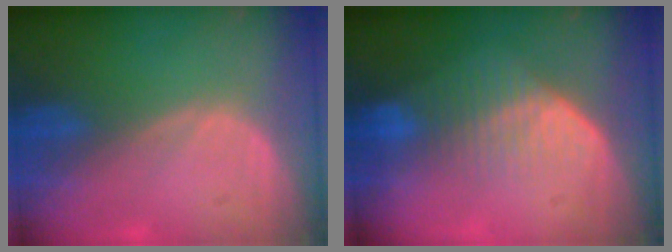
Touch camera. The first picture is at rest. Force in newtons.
{"total": 7.4, "press": 6.3, "slide": 3.9}